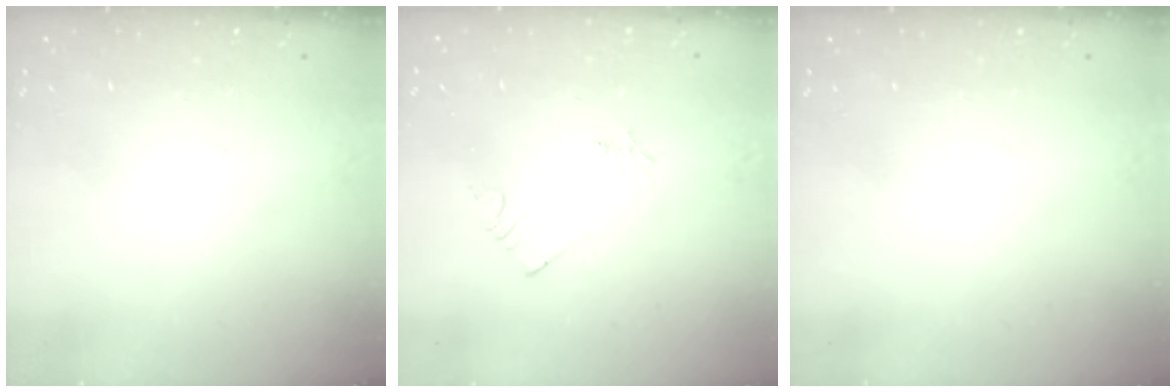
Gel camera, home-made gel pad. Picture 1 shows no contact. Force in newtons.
{"total": 2.1, "press": 2.1, "slide": 0.3}
{"total": 0.0}